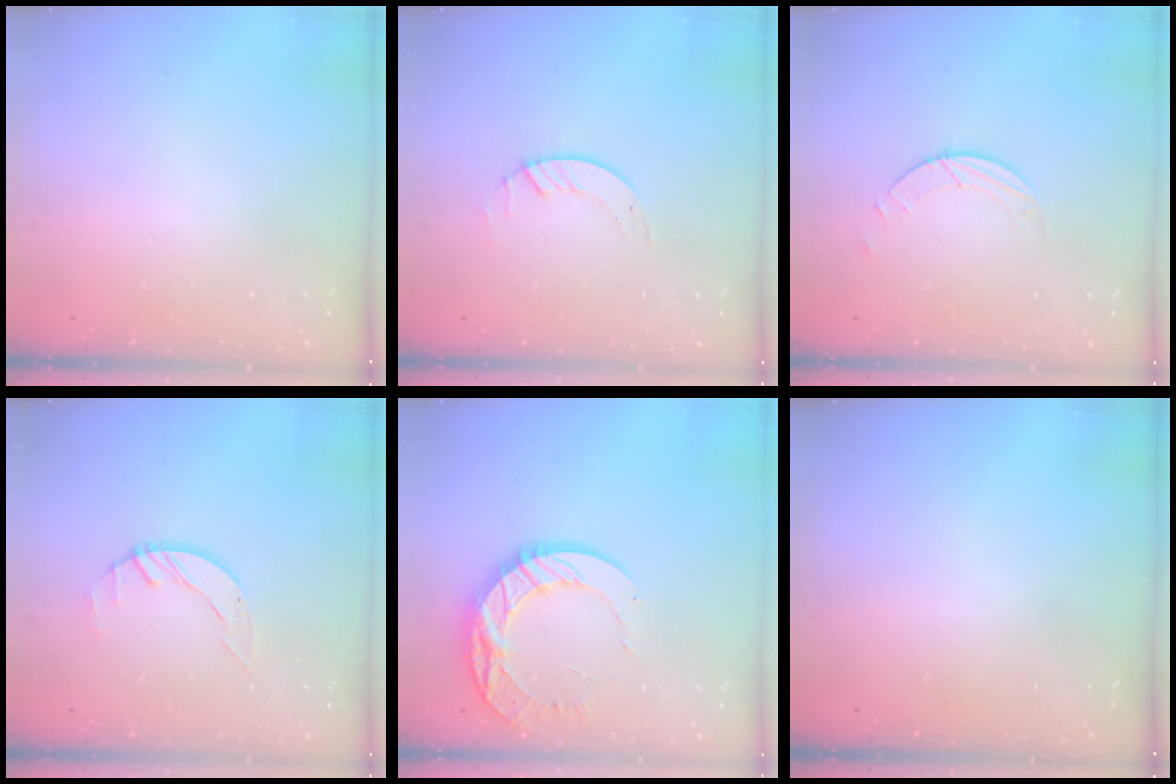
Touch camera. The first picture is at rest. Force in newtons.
{"total": 1.2, "press": 1.1, "slide": 0.2}
{"total": 2.0, "press": 2.0, "slide": 0.2}
{"total": 2.9, "press": 2.8, "slide": 0.3}
{"total": 14.7, "press": 14.6, "slide": 1.3}
{"total": 0.0}